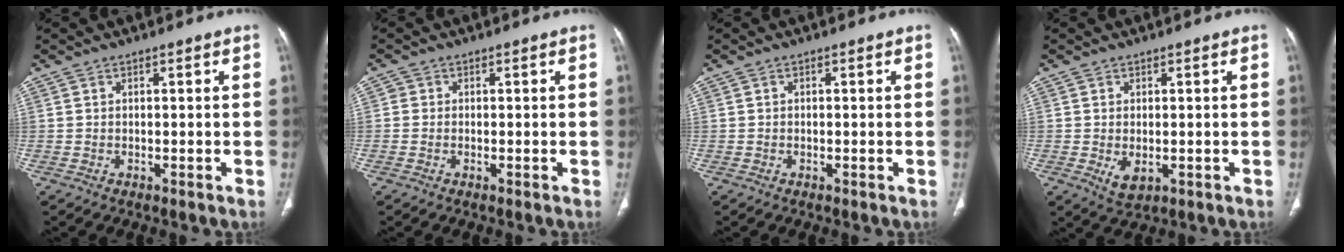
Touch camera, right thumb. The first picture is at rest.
{"total": 1.0, "force": [0.0, 1.0, 0.2], "torque": [0.003, 0.003, -0.002]}
{"total": 0.0}
{"total": 3.3, "force": [-0.6, 1.9, 2.7], "torque": [-0.045, -0.008, 0.001]}